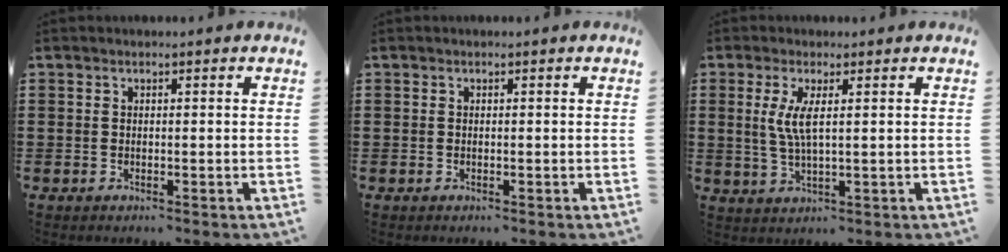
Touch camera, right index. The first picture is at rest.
{"total": 0.0}
{"total": 4.7, "force": [1.1, 0.8, 4.5], "torque": [-0.105, -0.007, 0.012]}